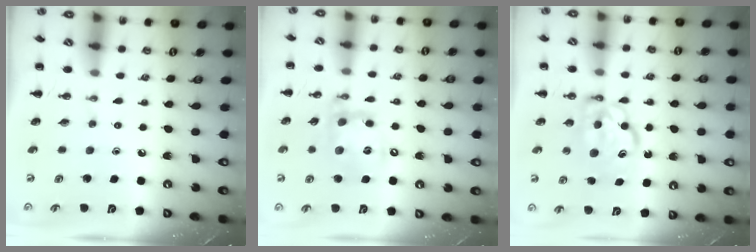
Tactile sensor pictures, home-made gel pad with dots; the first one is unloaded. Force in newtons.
{"total": 15.4, "press": 15.1, "slide": 2.9}
{"total": 7.3, "press": 7.3, "slide": 0.6}